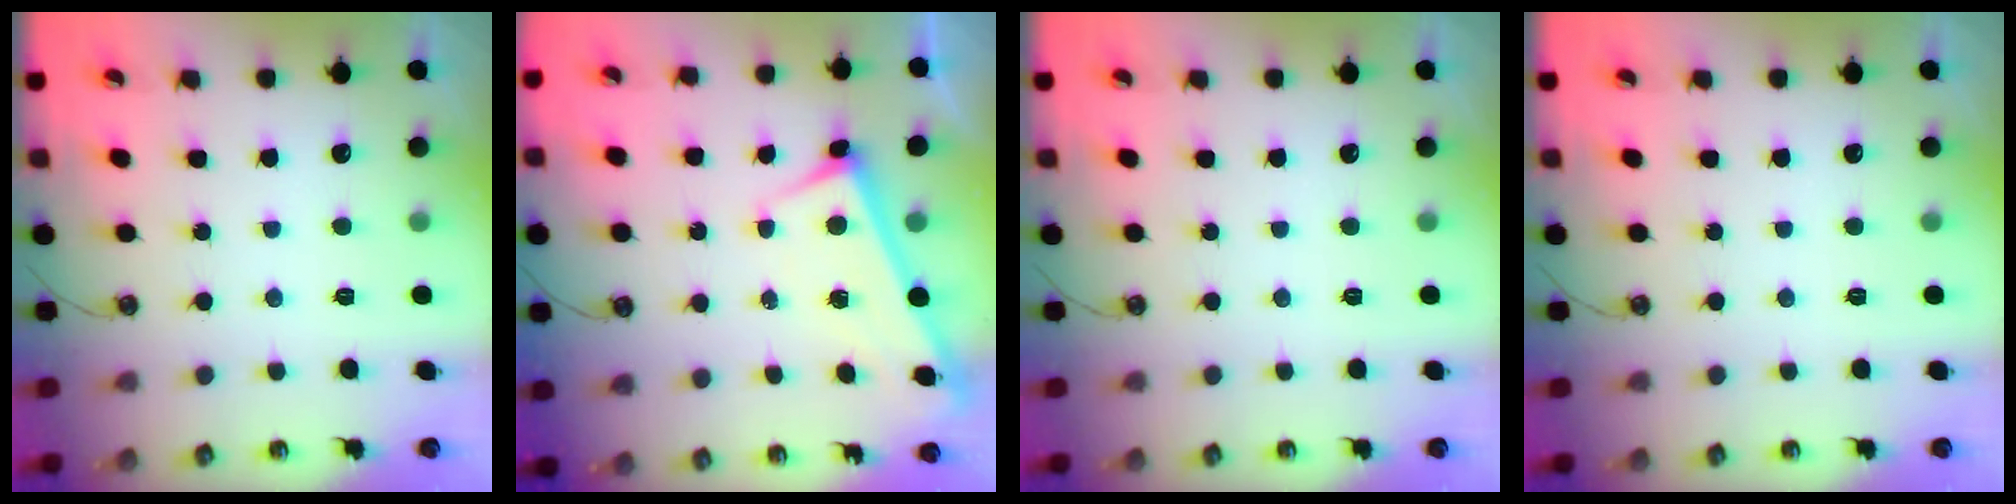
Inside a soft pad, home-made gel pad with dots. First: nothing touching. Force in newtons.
{"total": 3.0, "press": 3.0, "slide": 0.1}
{"total": 0.0}
{"total": 0.0}